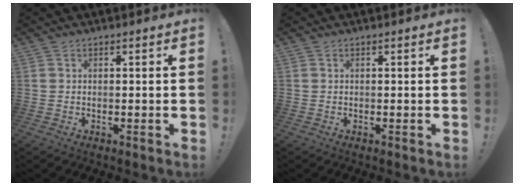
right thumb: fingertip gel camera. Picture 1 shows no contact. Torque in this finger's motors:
{"motor_torque": [0.00, 0.00, 0.00, 0.00, 0.00]}